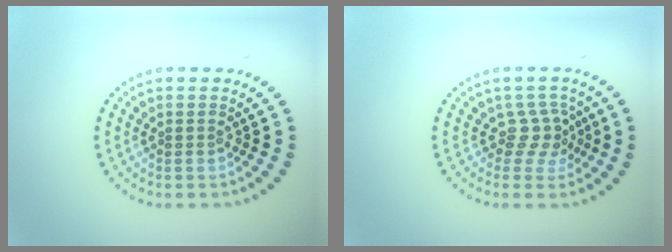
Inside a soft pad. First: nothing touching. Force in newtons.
{"total": 2.2, "press": 1.6, "slide": 1.6}